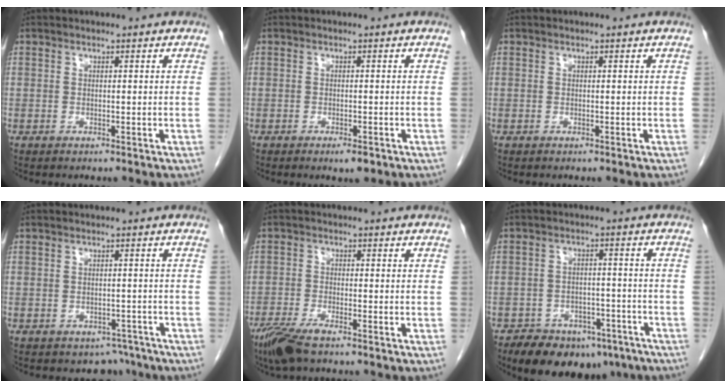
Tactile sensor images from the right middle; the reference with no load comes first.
{"total": 2.0, "force": [-1.2, 0.5, 1.5], "torque": [-0.022, -0.002, -0.014]}
{"total": 0.0}
{"total": 3.6, "force": [-2.8, 2.2, 0.0], "torque": [0.010, 0.009, -0.035]}
{"total": 5.7, "force": [-4.2, 0.9, 3.7], "torque": [-0.077, -0.015, -0.078]}
{"total": 13.8, "force": [-9.8, 7.3, 6.3], "torque": [-0.092, 0.006, -0.135]}